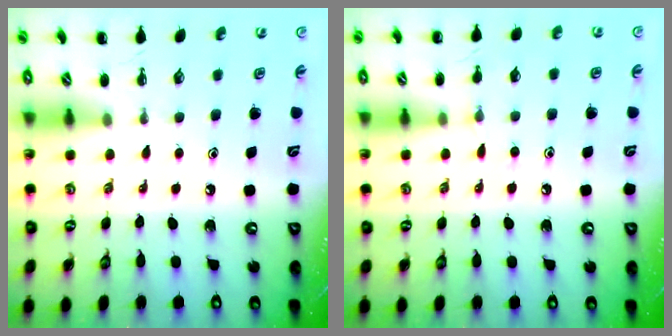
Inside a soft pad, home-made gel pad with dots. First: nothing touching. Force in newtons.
{"total": 6.7, "press": 6.4, "slide": 2.0}